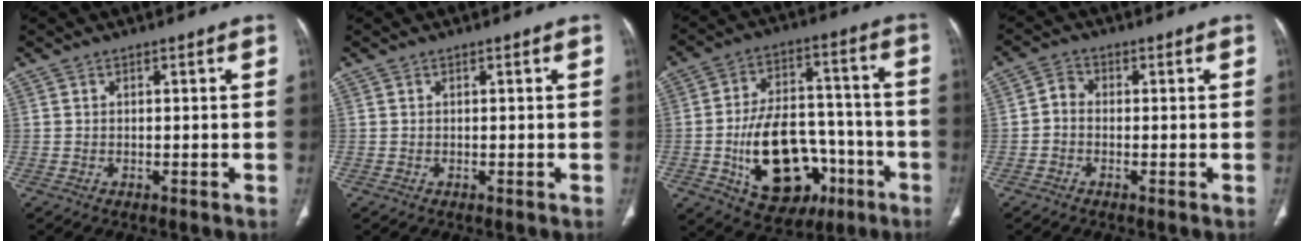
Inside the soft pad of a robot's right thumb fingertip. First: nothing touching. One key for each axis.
{"total": 0.0}
{"total": 21.0, "fx": -7.0, "fy": 13.1, "fz": 14.8, "tx": -0.208, "ty": 0.046, "tz": -0.091}
{"total": 0.9, "fx": -0.2, "fy": 0.7, "fz": 0.6, "tx": -0.008, "ty": 0.001, "tz": -0.006}